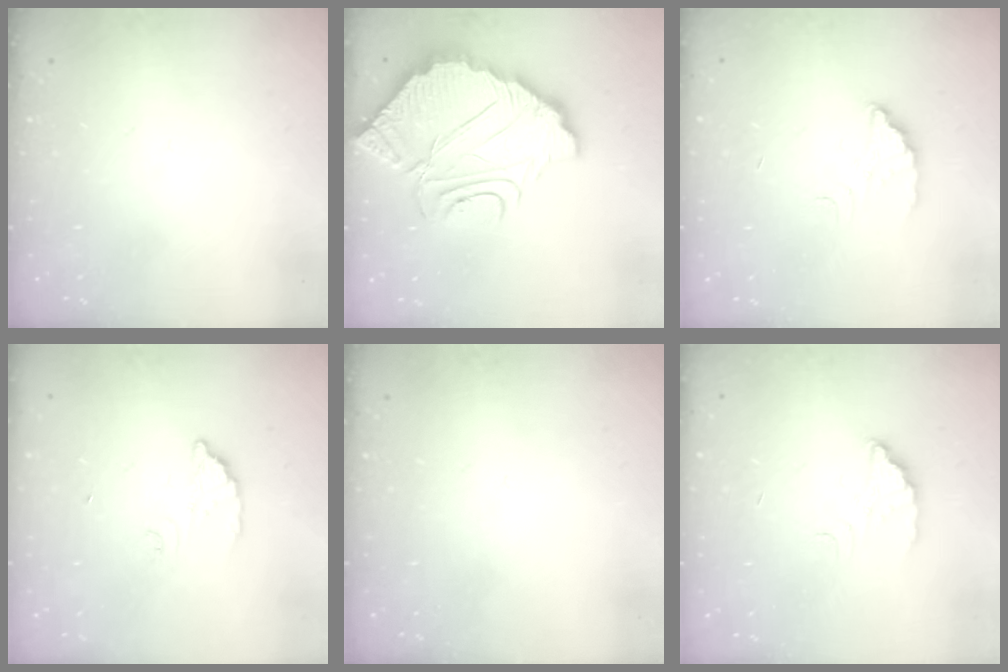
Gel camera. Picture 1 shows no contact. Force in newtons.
{"total": 12.5, "press": 12.5, "slide": 1.1}
{"total": 2.4, "press": 2.4, "slide": 0.1}
{"total": 3.6, "press": 3.6, "slide": 0.2}
{"total": 0.0}
{"total": 2.4, "press": 2.4, "slide": 0.1}